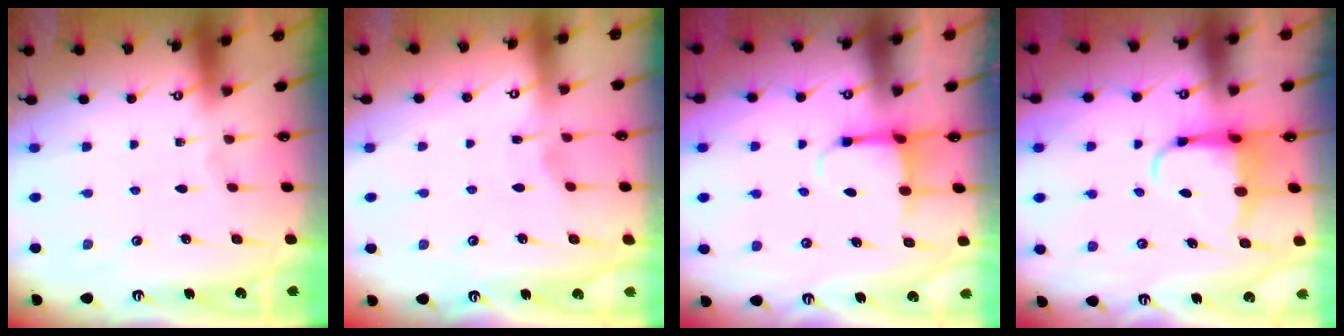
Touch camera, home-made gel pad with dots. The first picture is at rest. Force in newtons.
{"total": 2.6, "press": 2.6, "slide": 0.3}
{"total": 3.9, "press": 3.7, "slide": 1.3}
{"total": 5.8, "press": 5.7, "slide": 1.3}